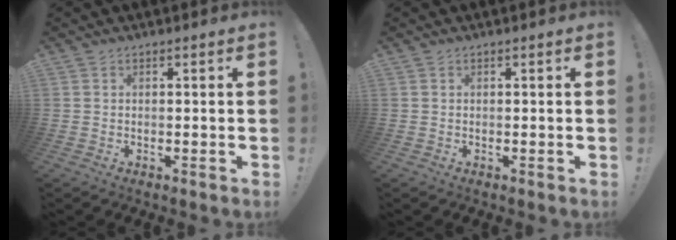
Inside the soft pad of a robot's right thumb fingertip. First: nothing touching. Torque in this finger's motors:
{"motor_torque": [0.00, 0.00, 0.03, 0.02, 0.02]}